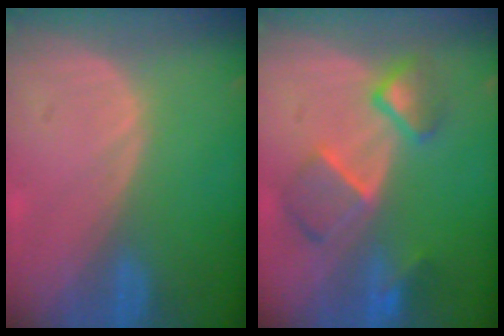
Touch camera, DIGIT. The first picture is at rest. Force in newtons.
{"total": 7.1, "press": 6.9, "slide": 1.9}